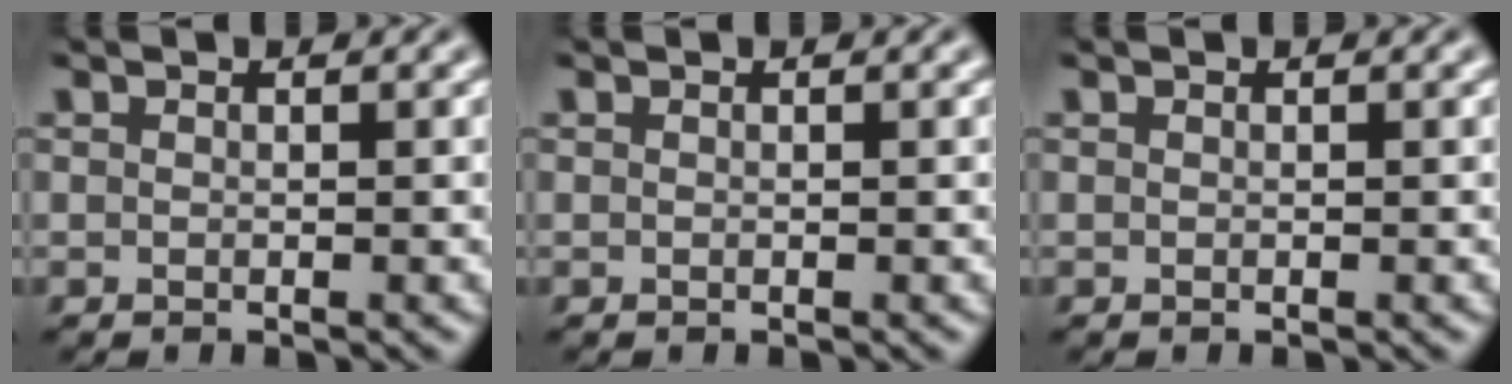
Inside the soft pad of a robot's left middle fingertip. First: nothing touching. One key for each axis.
{"total": 0.0}
{"total": 0.0}